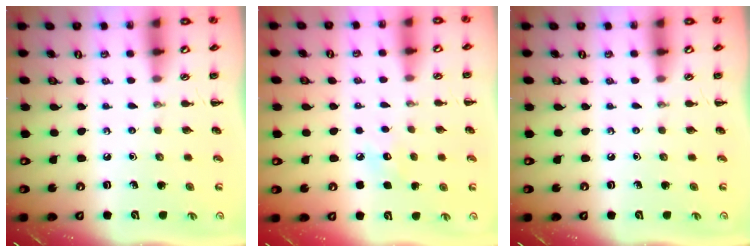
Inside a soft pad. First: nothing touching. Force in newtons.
{"total": 5.9, "press": 5.6, "slide": 1.7}
{"total": 0.0}